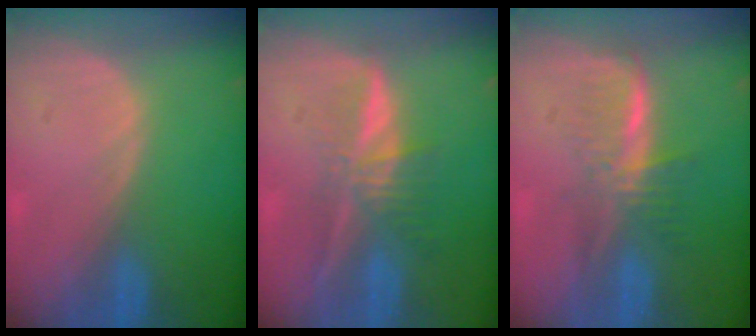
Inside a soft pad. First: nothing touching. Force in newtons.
{"total": 6.2, "press": 5.5, "slide": 2.9}
{"total": 5.8, "press": 5.3, "slide": 2.3}